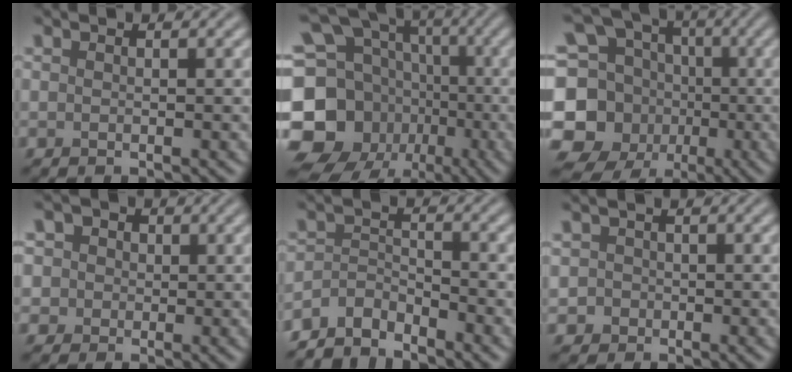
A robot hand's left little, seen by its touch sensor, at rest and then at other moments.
{"total": 18.7, "force": [-4.8, 16.1, 8.3], "torque": [-0.197, -0.011, -0.097]}
{"total": 15.4, "force": [-2.2, 14.0, 6.0], "torque": [-0.158, 0.002, -0.063]}
{"total": 6.8, "force": [2.9, 5.5, 2.8], "torque": [-0.039, 0.032, 0.010]}
{"total": 3.3, "force": [-3.1, 0.9, 0.6], "torque": [-0.011, 0.004, -0.071]}
{"total": 1.5, "force": [-0.3, 1.5, 0.0], "torque": [0.017, 0.003, -0.005]}